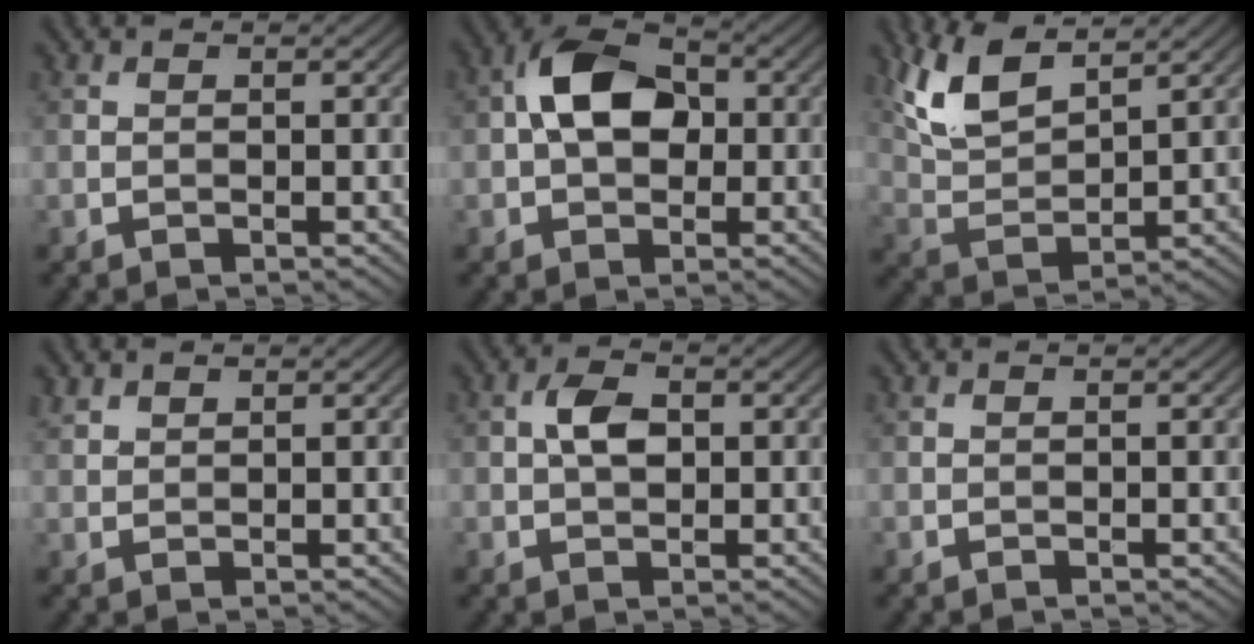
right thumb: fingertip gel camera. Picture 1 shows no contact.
{"total": 8.4, "force": [0.5, 5.6, 6.3], "torque": [-0.112, 0.016, -0.004]}
{"total": 8.6, "force": [5.6, 3.1, 5.7], "torque": [-0.142, 0.009, 0.119]}
{"total": 1.7, "force": [1.4, 0.9, 0.5], "torque": [-0.014, 0.003, 0.033]}
{"total": 3.6, "force": [0.4, 2.1, 2.9], "torque": [-0.058, 0.005, 0.004]}
{"total": 0.0}